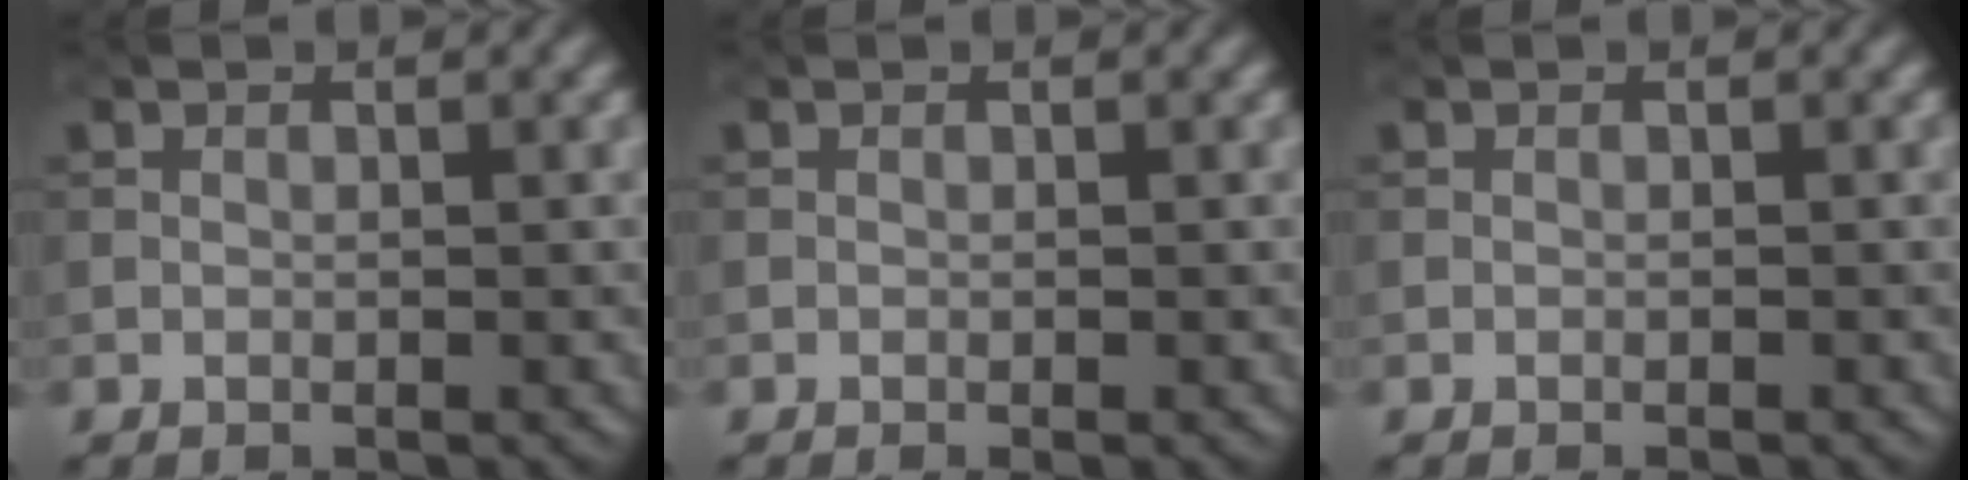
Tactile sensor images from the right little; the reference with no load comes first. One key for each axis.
{"total": 1.3, "fx": -0.4, "fy": 0.4, "fz": 1.2, "tx": -0.020, "ty": -0.003, "tz": -0.009}
{"total": 0.9, "fx": -0.6, "fy": 0.2, "fz": 0.7, "tx": -0.010, "ty": -0.004, "tz": -0.010}